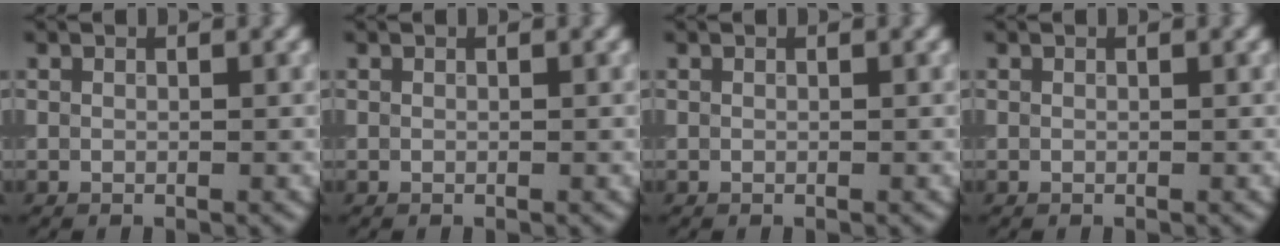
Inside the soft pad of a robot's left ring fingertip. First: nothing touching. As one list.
[{"total": 0.0}, {"total": 0.0}, {"total": 0.0}]